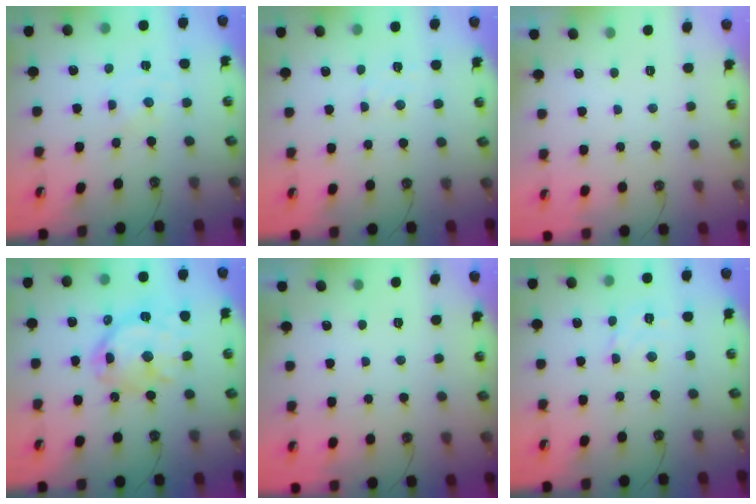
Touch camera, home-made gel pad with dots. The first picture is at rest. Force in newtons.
{"total": 3.8, "press": 3.8, "slide": 0.5}
{"total": 0.0}
{"total": 16.0, "press": 16.0, "slide": 1.2}
{"total": 0.0}
{"total": 3.8, "press": 3.8, "slide": 0.4}